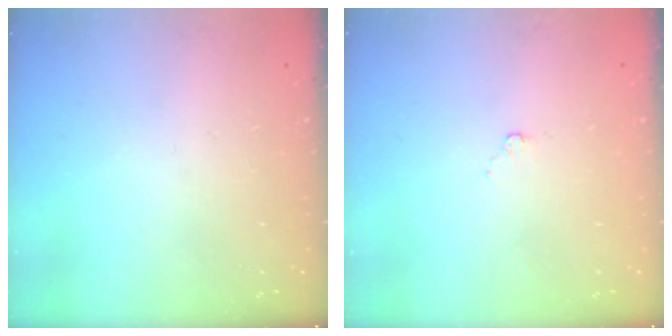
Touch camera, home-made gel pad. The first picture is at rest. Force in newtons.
{"total": 1.3, "press": 1.3, "slide": 0.3}